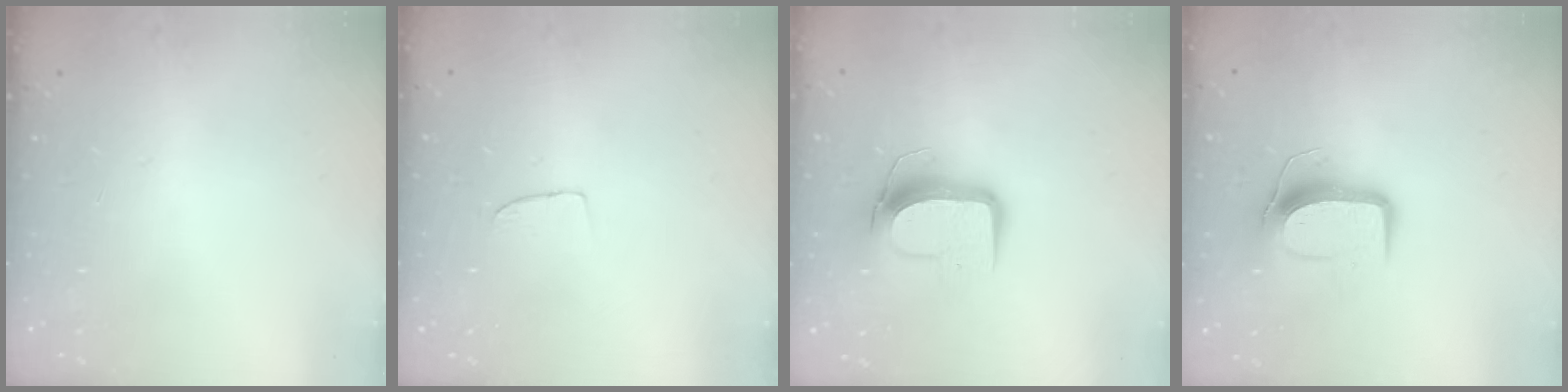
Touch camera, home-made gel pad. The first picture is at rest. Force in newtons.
{"total": 2.5, "press": 2.5, "slide": 0.1}
{"total": 10.5, "press": 10.4, "slide": 0.8}
{"total": 9.2, "press": 9.2, "slide": 0.2}